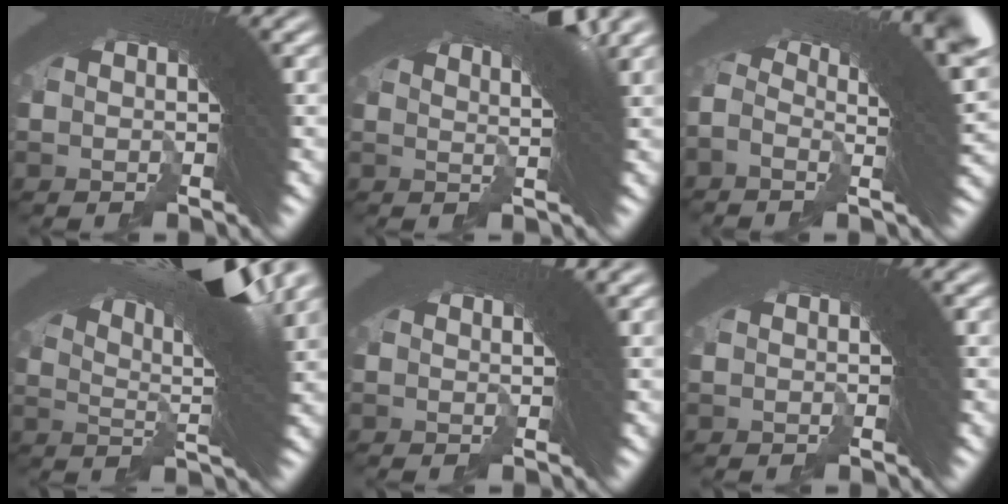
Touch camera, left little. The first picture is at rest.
{"total": 6.6, "force": [4.2, 0.4, 5.1], "torque": [-0.056, 0.020, 0.059]}
{"total": 7.3, "force": [1.2, 2.6, 6.7], "torque": [-0.078, 0.007, 0.003]}
{"total": 16.1, "force": [7.7, 4.4, 13.5], "torque": [-0.164, 0.044, 0.098]}
{"total": 1.8, "force": [0.8, -0.9, 1.3], "torque": [-0.022, -0.002, 0.016]}
{"total": 0.0}